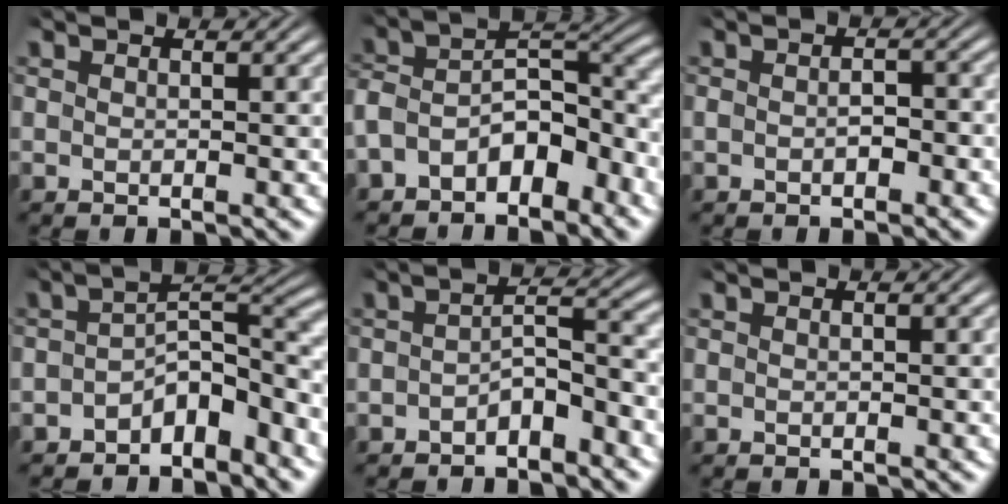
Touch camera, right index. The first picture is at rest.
{"total": 7.4, "force": [-3.3, 4.8, 4.6], "torque": [-0.082, -0.016, -0.052]}
{"total": 1.5, "force": [-0.9, 0.8, 0.9], "torque": [-0.014, -0.003, -0.015]}
{"total": 4.8, "force": [-2.9, 1.8, 3.4], "torque": [-0.029, -0.007, -0.046]}
{"total": 2.8, "force": [-2.1, 0.6, 1.8], "torque": [-0.020, -0.009, -0.033]}
{"total": 0.0}